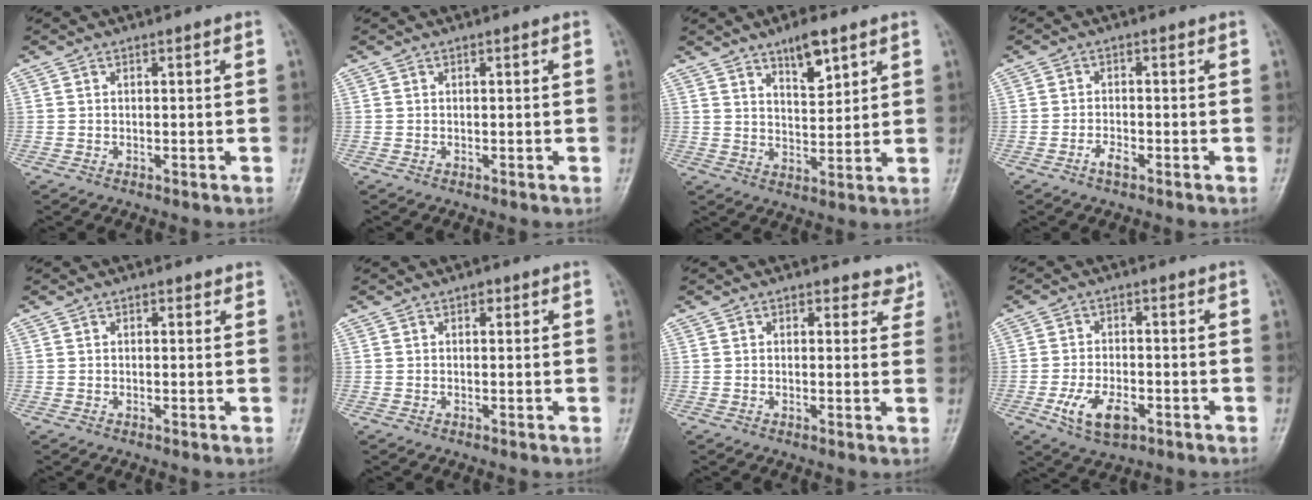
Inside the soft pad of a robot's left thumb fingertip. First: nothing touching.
{"total": 0.0}
{"total": 6.9, "force": [4.5, 2.5, 4.6], "torque": [-0.058, -0.032, 0.074]}
{"total": 2.2, "force": [-1.3, 0.9, 1.5], "torque": [-0.028, 0.007, -0.026]}
{"total": 1.1, "force": [0.7, 0.7, 0.4], "torque": [0.005, -0.002, 0.005]}
{"total": 0.9, "force": [0.4, 0.7, 0.5], "torque": [0.001, 0.001, 0.003]}
{"total": 3.2, "force": [2.5, 1.9, 0.3], "torque": [0.028, -0.014, 0.016]}
{"total": 7.4, "force": [-2.9, 4.0, 5.4], "torque": [-0.101, 0.007, -0.048]}